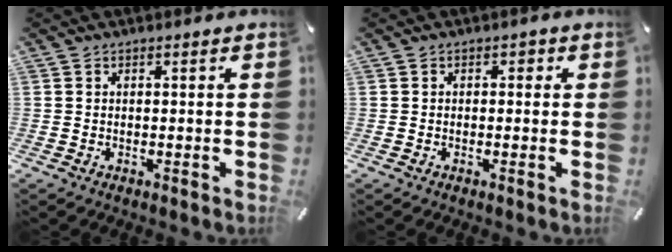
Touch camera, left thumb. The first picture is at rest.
{"total": 1.2, "force": [-0.1, 1.0, 0.6], "torque": [-0.005, 0.005, -0.008]}